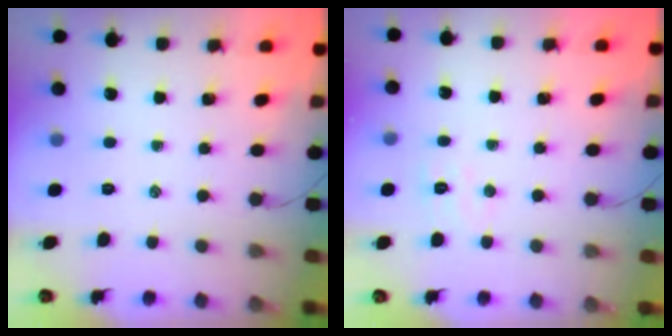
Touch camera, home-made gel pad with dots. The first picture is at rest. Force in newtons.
{"total": 4.6, "press": 4.5, "slide": 1.0}